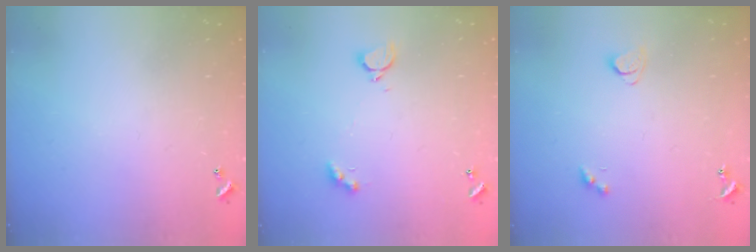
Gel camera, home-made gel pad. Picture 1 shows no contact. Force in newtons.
{"total": 2.9, "press": 2.9, "slide": 0.6}
{"total": 2.1, "press": 2.1, "slide": 0.4}